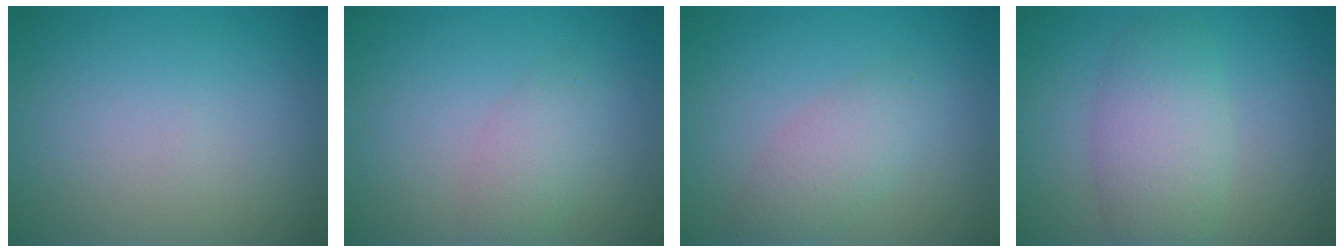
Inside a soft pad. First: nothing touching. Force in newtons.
{"total": 2.2, "press": 2.2, "slide": 0.1}
{"total": 2.9, "press": 2.9, "slide": 0.1}
{"total": 4.4, "press": 4.4, "slide": 0.2}